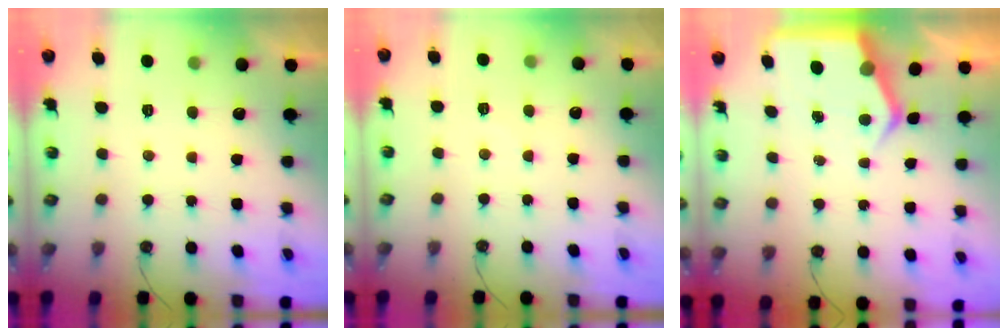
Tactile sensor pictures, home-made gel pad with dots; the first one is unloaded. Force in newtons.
{"total": 3.2, "press": 3.1, "slide": 0.4}
{"total": 5.4, "press": 5.3, "slide": 0.6}